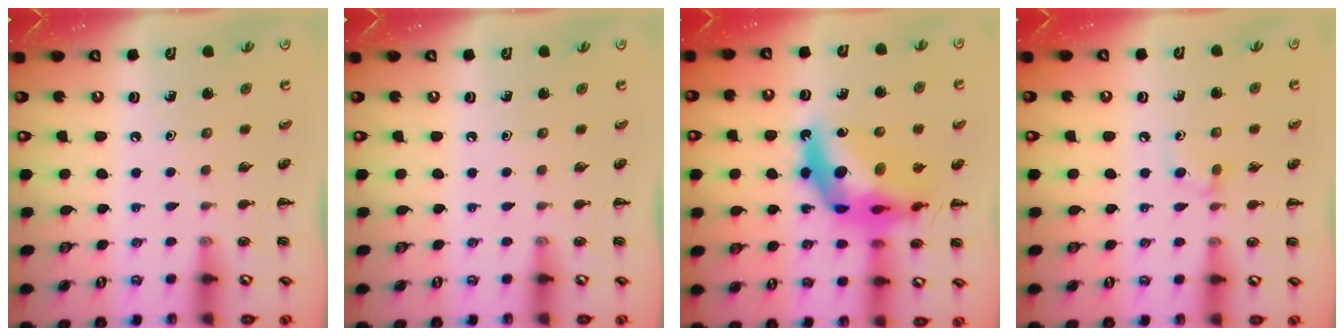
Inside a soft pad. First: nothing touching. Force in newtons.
{"total": 0.0}
{"total": 17.5, "press": 16.8, "slide": 4.8}
{"total": 5.0, "press": 4.6, "slide": 2.0}